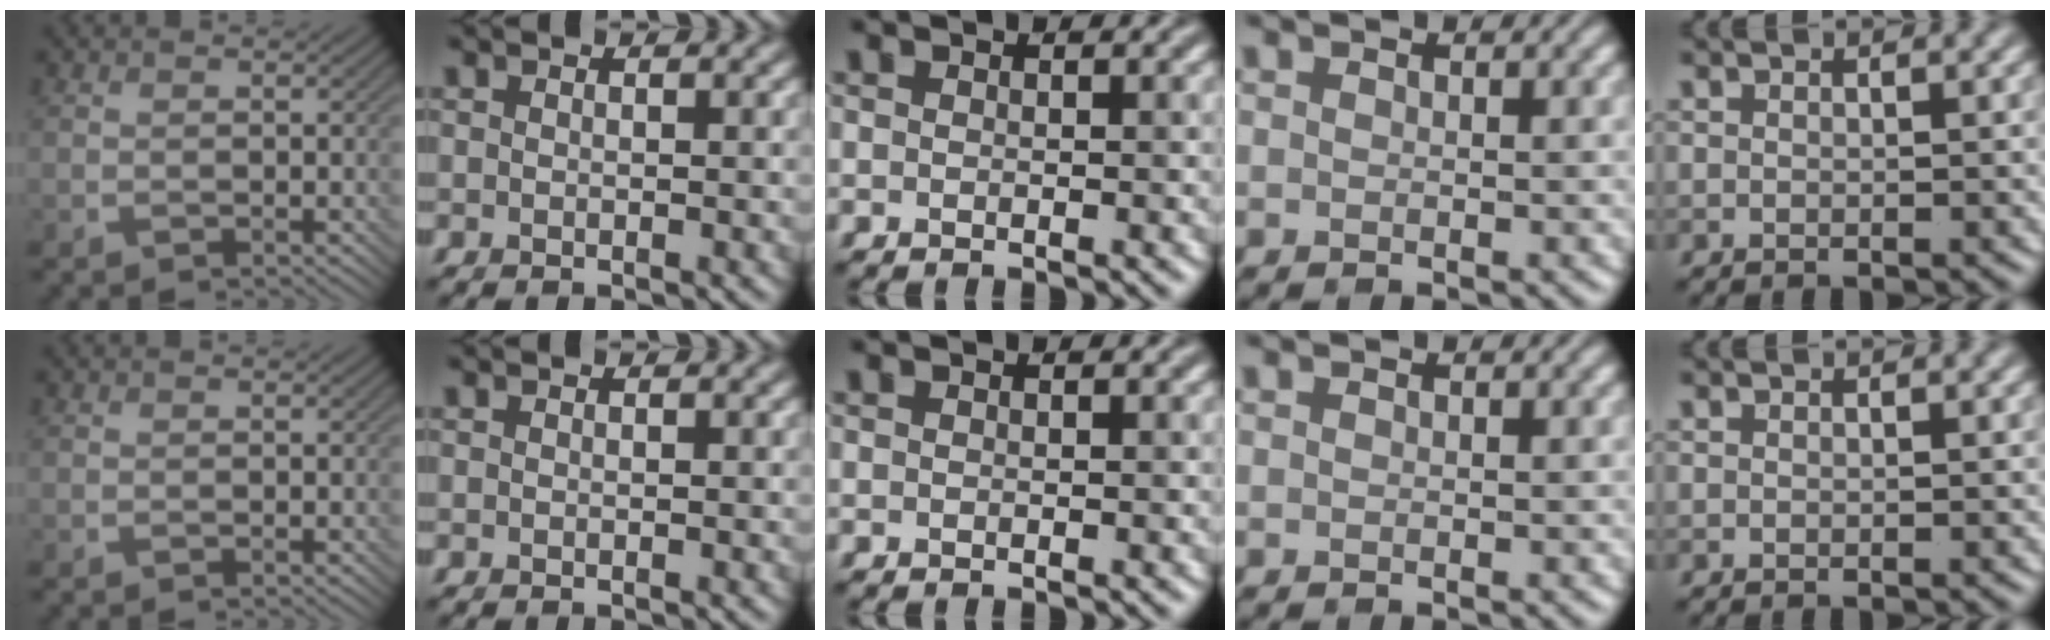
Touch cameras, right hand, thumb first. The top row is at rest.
{}